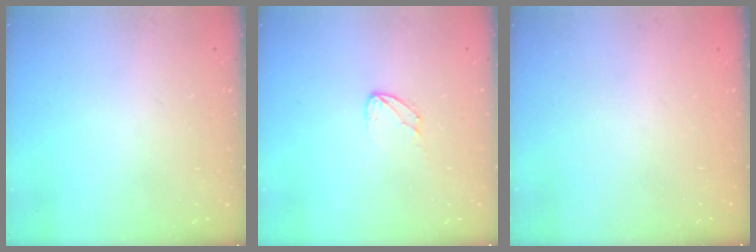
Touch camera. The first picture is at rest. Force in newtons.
{"total": 4.7, "press": 4.7, "slide": 0.4}
{"total": 0.0}